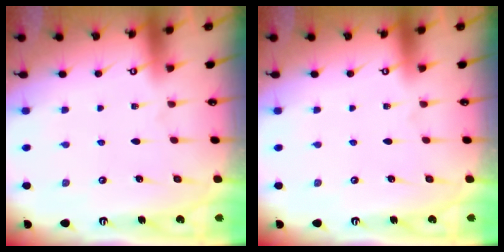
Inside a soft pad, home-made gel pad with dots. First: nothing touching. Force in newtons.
{"total": 0.0}